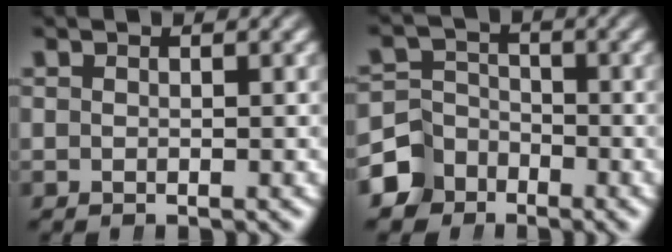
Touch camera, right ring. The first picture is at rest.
{"total": 5.8, "force": [-3.3, 4.6, 1.5], "torque": [-0.011, -0.017, -0.054]}